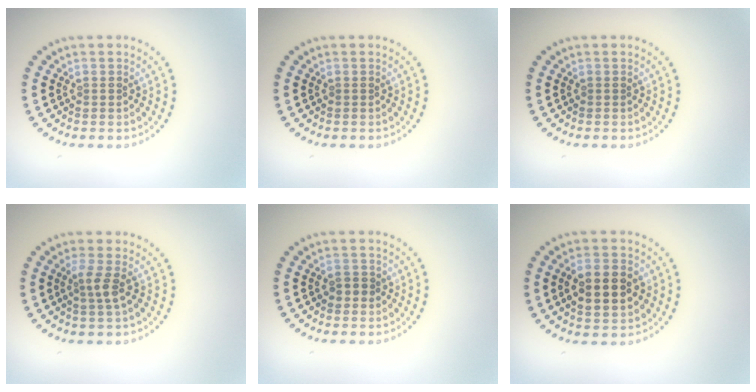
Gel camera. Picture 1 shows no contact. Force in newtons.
{"total": 0.0}
{"total": 0.0}
{"total": 1.8, "press": 1.3, "slide": 1.3}
{"total": 1.1, "press": 1.1, "slide": 0.4}
{"total": 4.9, "press": 4.9, "slide": 0.3}